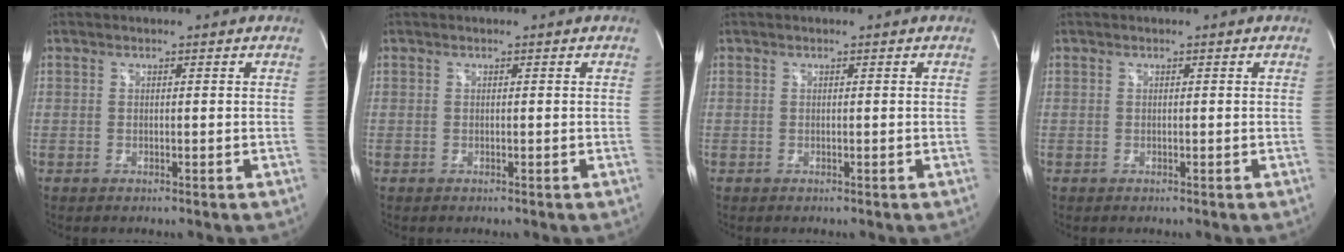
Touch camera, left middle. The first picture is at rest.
{"total": 0.0}
{"total": 0.0}
{"total": 0.0}